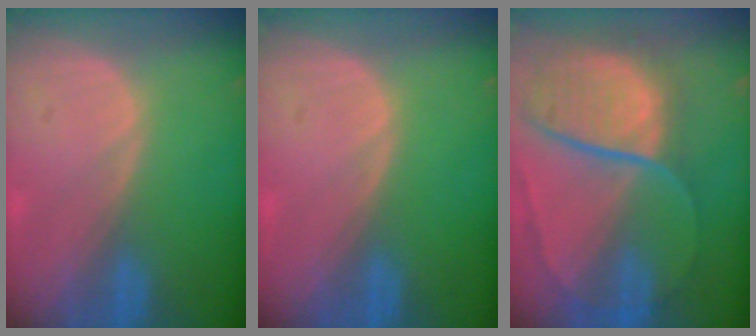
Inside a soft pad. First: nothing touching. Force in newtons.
{"total": 0.0}
{"total": 10.9, "press": 9.0, "slide": 6.1}